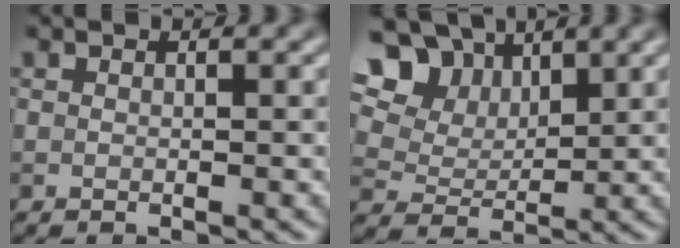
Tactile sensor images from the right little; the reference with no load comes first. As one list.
[{"total": 13.5, "force": [7.5, 9.0, 6.7], "torque": [-0.152, 0.034, 0.136]}]